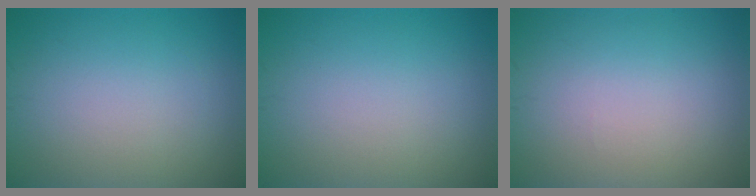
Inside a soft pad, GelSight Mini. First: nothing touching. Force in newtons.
{"total": 0.0}
{"total": 0.0}